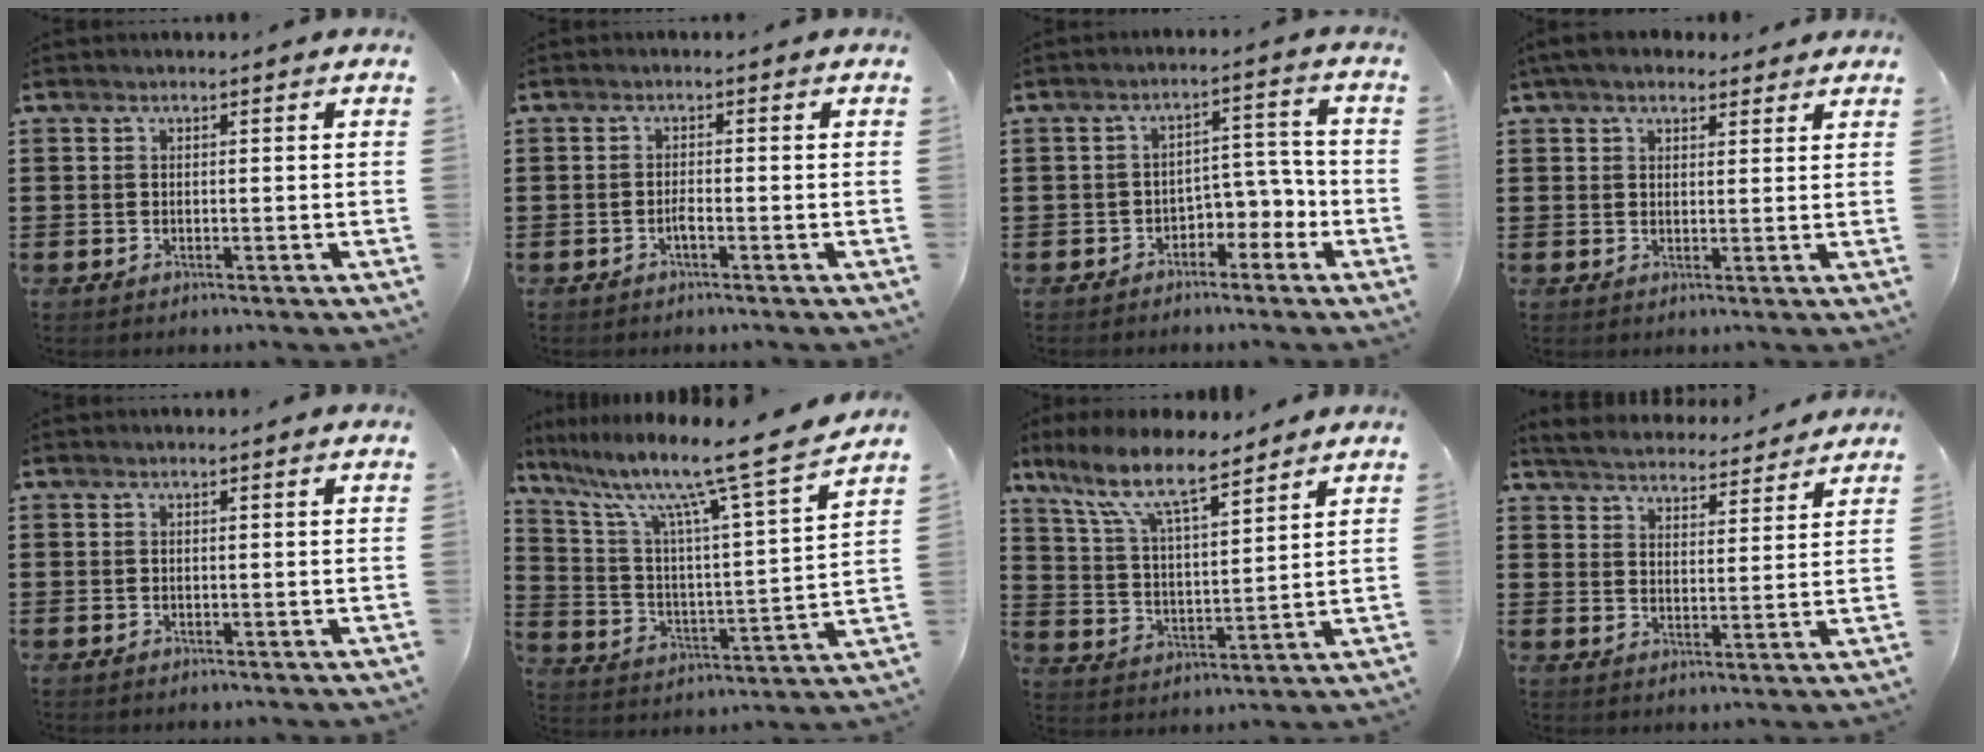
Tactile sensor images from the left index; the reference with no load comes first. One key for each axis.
{"total": 1.4, "fx": -0.7, "fy": 0.2, "fz": 1.2, "tx": -0.024, "ty": -0.001, "tz": -0.012}
{"total": 4.4, "fx": -3.2, "fy": 2.4, "fz": 2.0, "tx": -0.040, "ty": 0.012, "tz": -0.066}
{"total": 4.2, "fx": 3.4, "fy": 1.8, "fz": 1.8, "tx": -0.045, "ty": 0.003, "tz": 0.063}
{"total": 0.0}
{"total": 12.4, "fx": 10.1, "fy": -0.4, "fz": 7.2, "tx": -0.158, "ty": -0.078, "tz": 0.156}
{"total": 10.0, "fx": 7.8, "fy": 2.2, "fz": 5.9, "tx": -0.139, "ty": -0.027, "tz": 0.139}
{"total": 4.6, "fx": 4.6, "fy": 0.2, "fz": 0.2, "tx": -0.028, "ty": -0.028, "tz": 0.078}